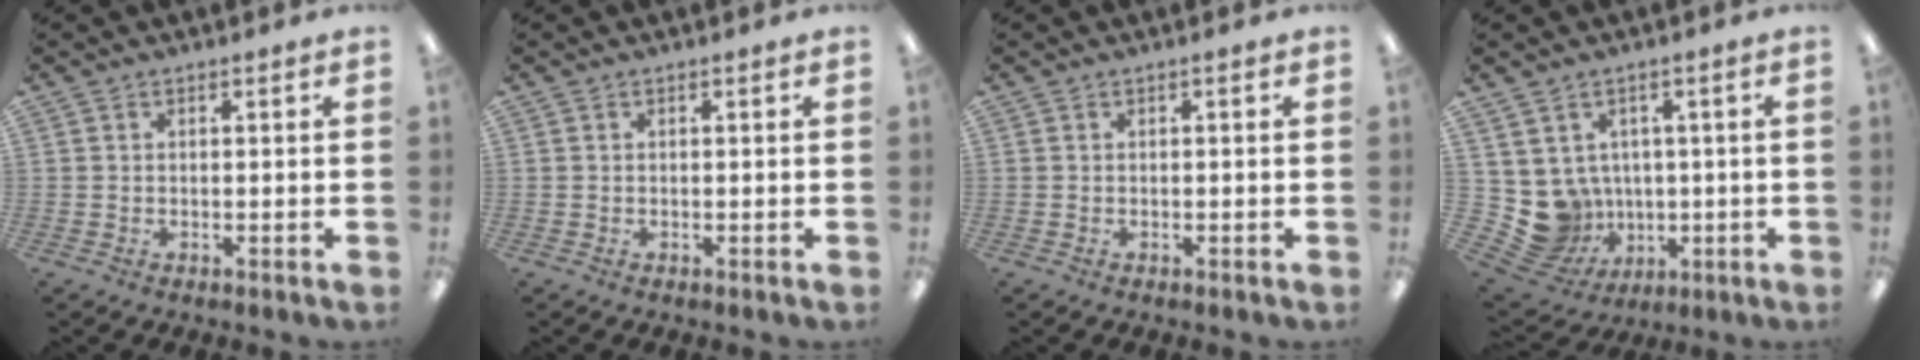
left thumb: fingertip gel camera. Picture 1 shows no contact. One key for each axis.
{"total": 0.0}
{"total": 0.0}
{"total": 8.9, "fx": 0.6, "fy": 8.6, "fz": 2.3, "tx": -0.092, "ty": -0.022, "tz": 0.020}